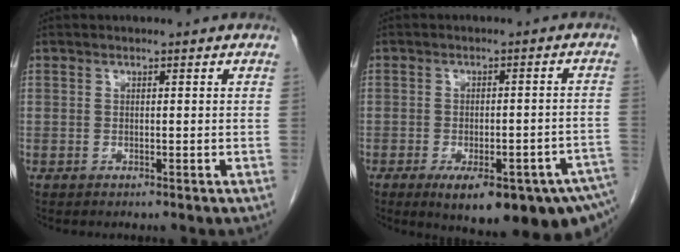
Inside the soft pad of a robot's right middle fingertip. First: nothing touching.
{"total": 17.6, "force": [-11.1, 3.5, 13.2], "torque": [-0.121, -0.003, -0.140]}